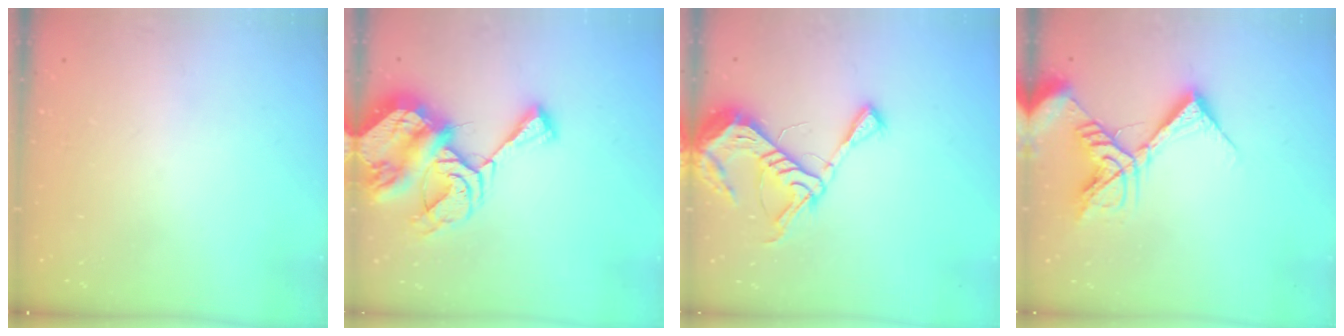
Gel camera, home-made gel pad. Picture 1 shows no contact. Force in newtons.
{"total": 12.8, "press": 12.7, "slide": 1.7}
{"total": 10.5, "press": 10.4, "slide": 1.1}
{"total": 13.4, "press": 13.3, "slide": 1.8}